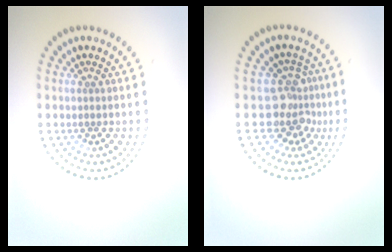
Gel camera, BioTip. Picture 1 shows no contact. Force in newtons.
{"total": 3.8, "press": 2.9, "slide": 2.4}